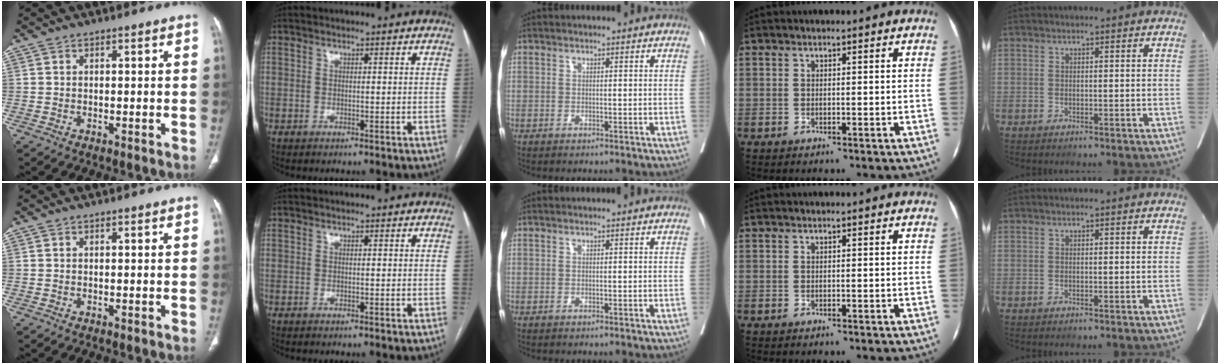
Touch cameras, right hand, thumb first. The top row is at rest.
{}